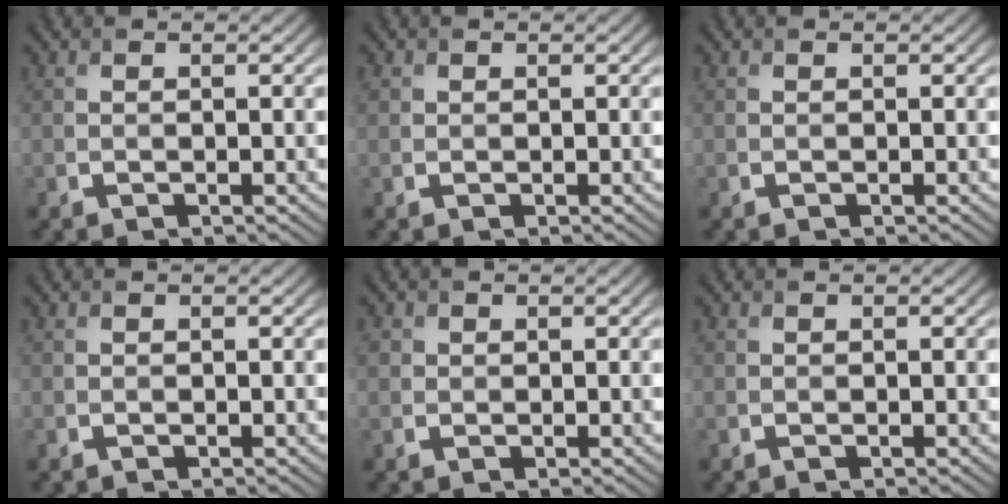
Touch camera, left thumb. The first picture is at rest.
{"total": 0.7, "force": [0.2, 0.6, 0.2], "torque": [-0.002, -0.001, 0.004]}
{"total": 0.0}
{"total": 0.0}
{"total": 1.2, "force": [0.3, 1.1, 0.3], "torque": [-0.006, 0.000, 0.003]}
{"total": 0.0}